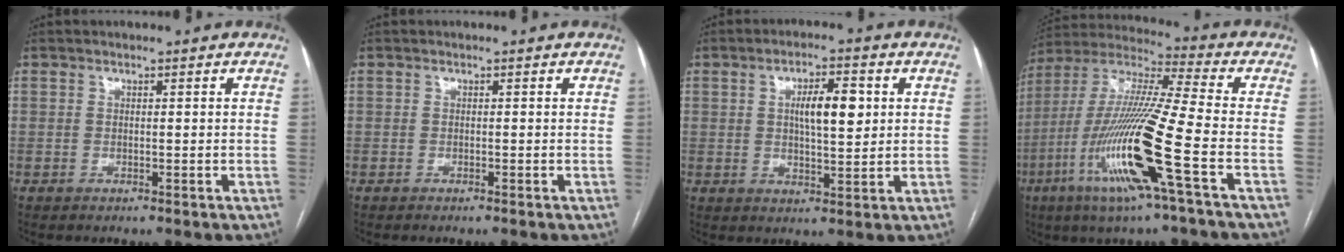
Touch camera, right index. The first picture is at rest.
{"total": 0.0}
{"total": 6.8, "force": [1.6, 1.7, 6.4], "torque": [-0.107, 0.008, 0.030]}
{"total": 19.1, "force": [-6.8, -0.3, 17.9], "torque": [-0.379, -0.023, -0.138]}